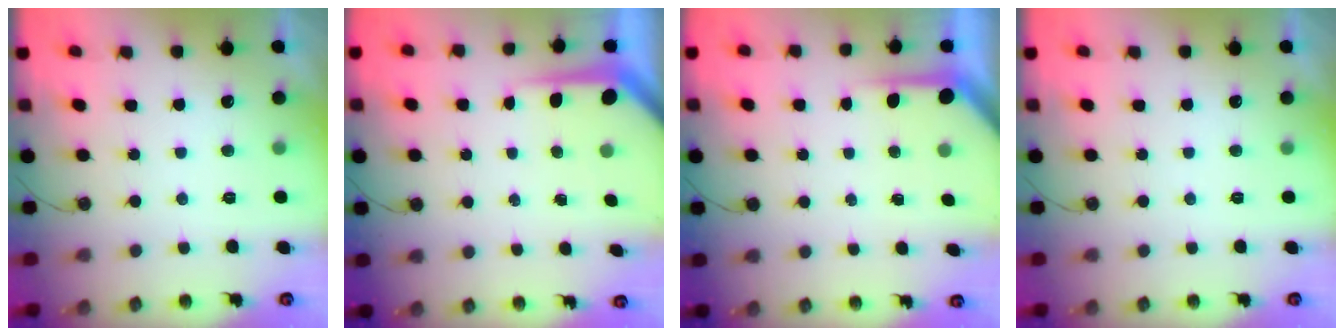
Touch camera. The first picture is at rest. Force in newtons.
{"total": 5.3, "press": 5.3, "slide": 0.4}
{"total": 3.5, "press": 3.5, "slide": 0.4}
{"total": 0.0}